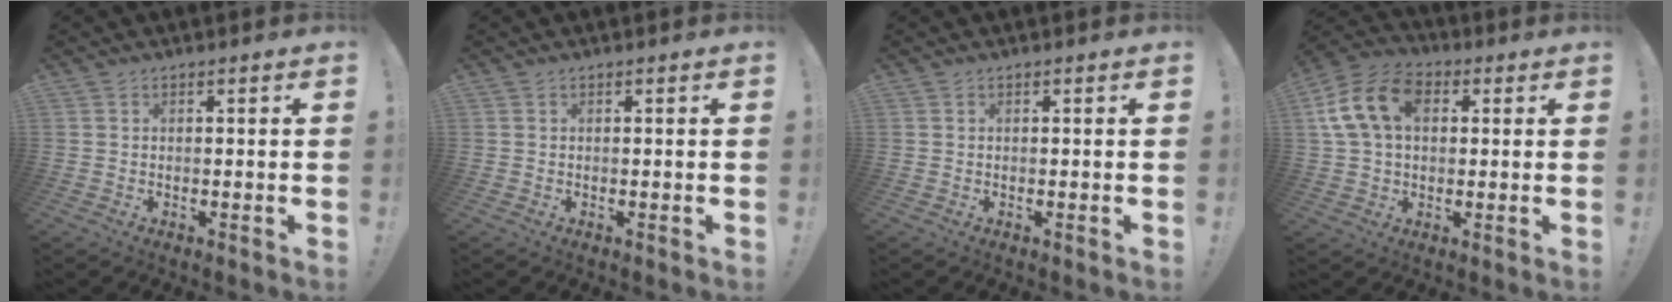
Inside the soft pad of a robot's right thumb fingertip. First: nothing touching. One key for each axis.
{"total": 0.0}
{"total": 0.0}
{"total": 15.2, "fx": 4.0, "fy": 10.7, "fz": 10.0, "tx": -0.190, "ty": 0.006, "tz": 0.078}